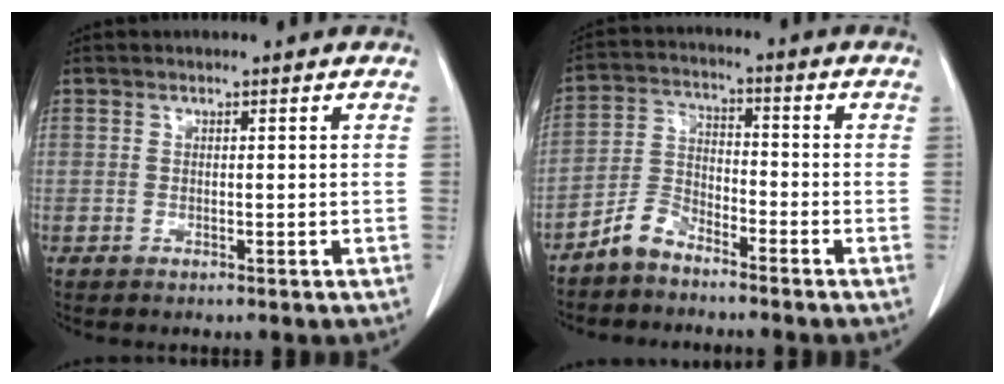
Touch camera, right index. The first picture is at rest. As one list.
[{"total": 5.2, "force": [-4.3, 2.3, 1.7], "torque": [-0.035, 0.001, -0.088]}]